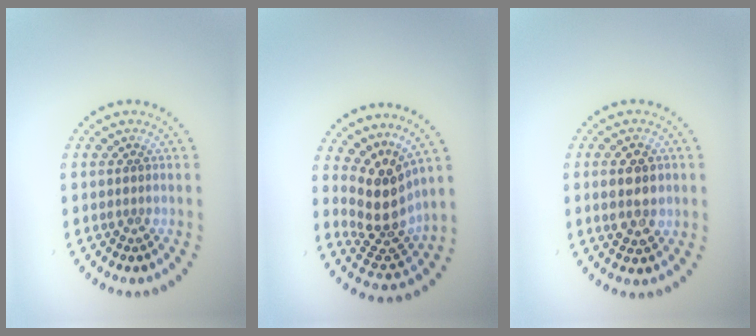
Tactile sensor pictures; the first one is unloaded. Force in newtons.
{"total": 4.5, "press": 3.3, "slide": 3.0}
{"total": 3.4, "press": 3.3, "slide": 0.6}